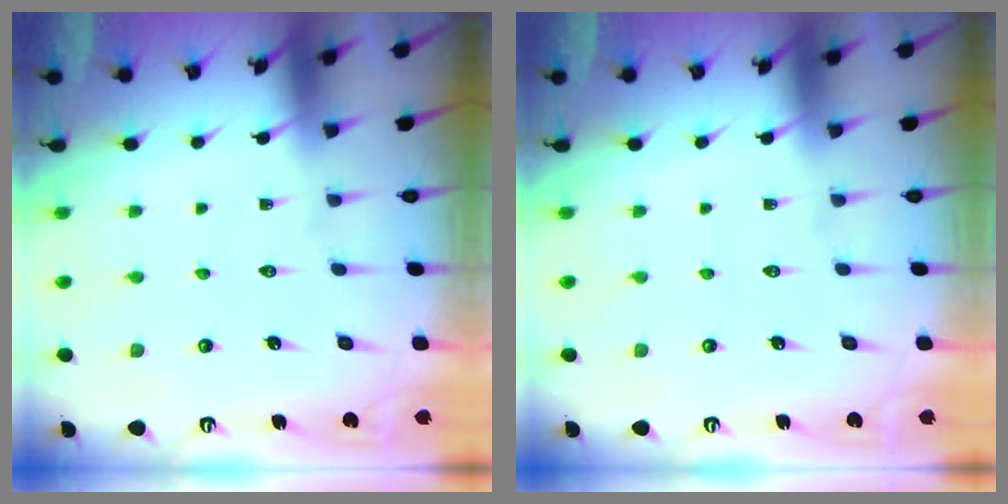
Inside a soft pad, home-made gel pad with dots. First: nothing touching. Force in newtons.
{"total": 0.0}